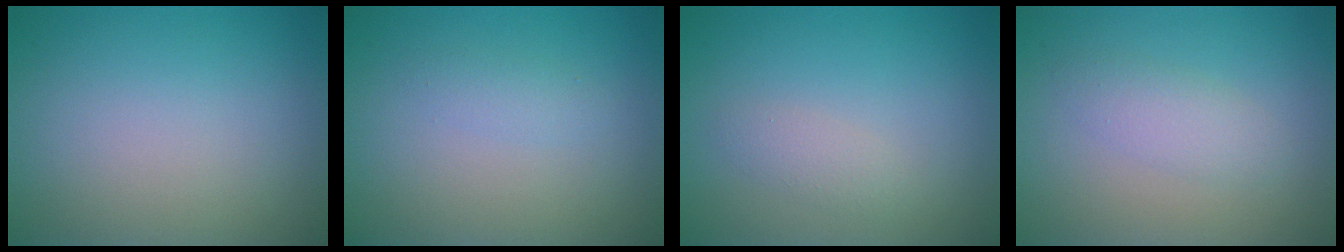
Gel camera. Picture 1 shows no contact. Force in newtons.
{"total": 1.1, "press": 1.1, "slide": 0.1}
{"total": 1.4, "press": 1.4, "slide": 0.1}
{"total": 2.1, "press": 2.1, "slide": 0.1}